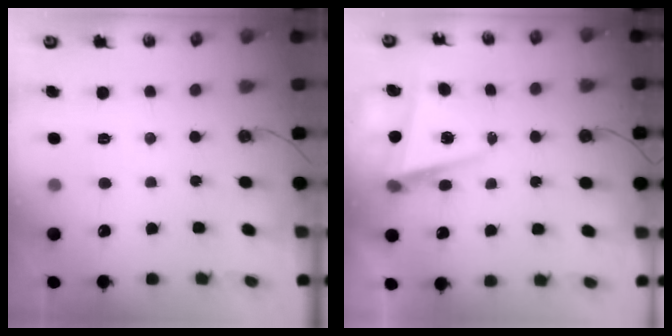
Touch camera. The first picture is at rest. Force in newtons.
{"total": 5.4, "press": 5.3, "slide": 1.3}